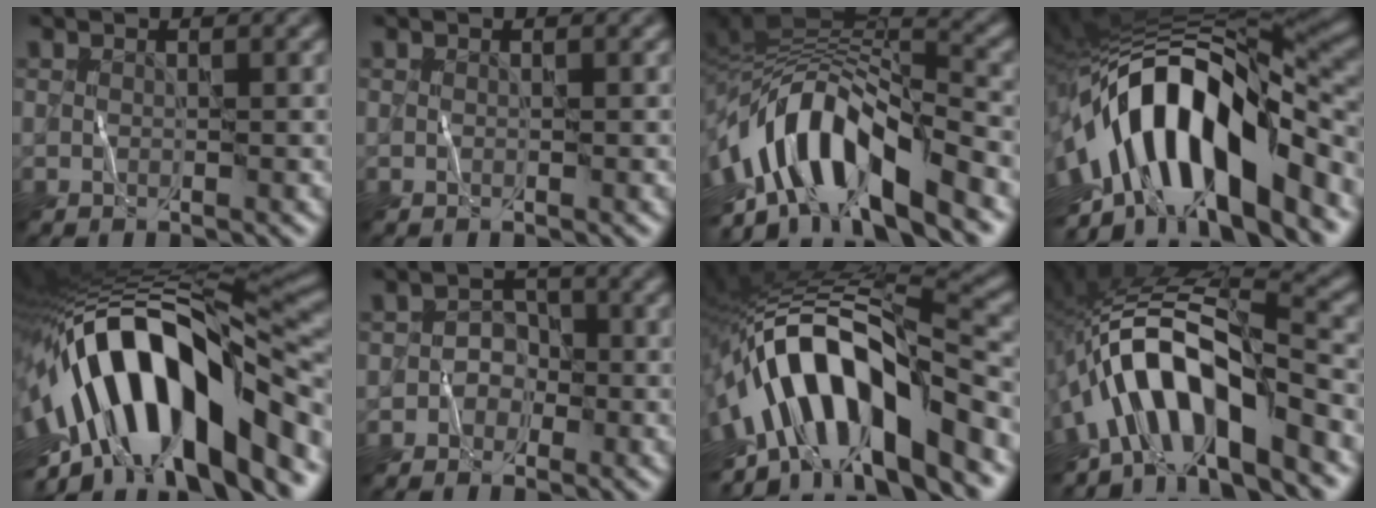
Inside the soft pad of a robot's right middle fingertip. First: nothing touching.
{"total": 0.0}
{"total": 10.9, "force": [-5.0, 4.5, 8.6], "torque": [-0.135, 0.013, -0.098]}
{"total": 15.0, "force": [-4.1, 6.3, 13.0], "torque": [-0.195, 0.023, -0.079]}
{"total": 16.9, "force": [-3.1, 7.1, 15.0], "torque": [-0.236, 0.037, -0.064]}
{"total": 1.8, "force": [-0.8, 1.6, 0.2], "torque": [0.027, 0.013, -0.025]}
{"total": 13.2, "force": [-4.5, 4.9, 11.3], "torque": [-0.172, 0.024, -0.082]}
{"total": 10.0, "force": [-5.0, 3.3, 8.0], "torque": [-0.125, 0.017, -0.099]}